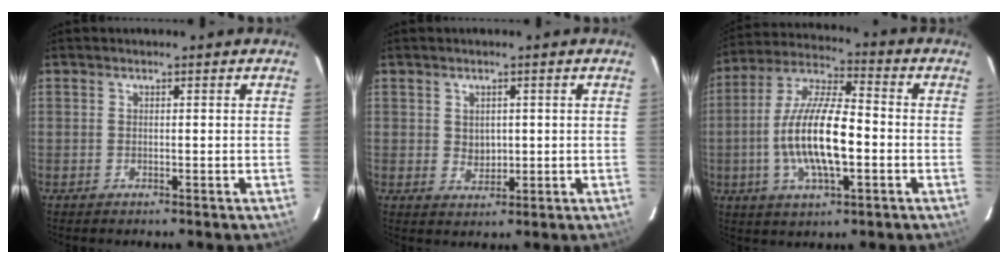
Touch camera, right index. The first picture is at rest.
{"total": 2.8, "force": [0.6, 2.3, 1.5], "torque": [-0.023, 0.002, 0.014]}
{"total": 15.6, "force": [-2.7, 4.8, 14.6], "torque": [-0.290, 0.002, -0.054]}